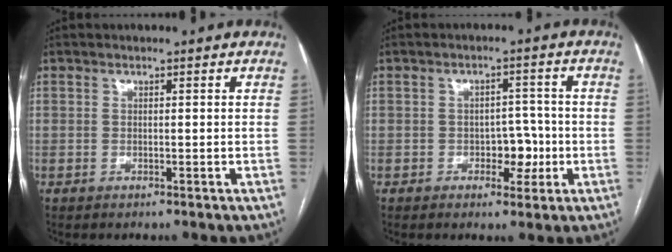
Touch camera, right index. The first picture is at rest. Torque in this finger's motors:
{"motor_torque": [0.15, 0.09, 0.06, 0.02]}